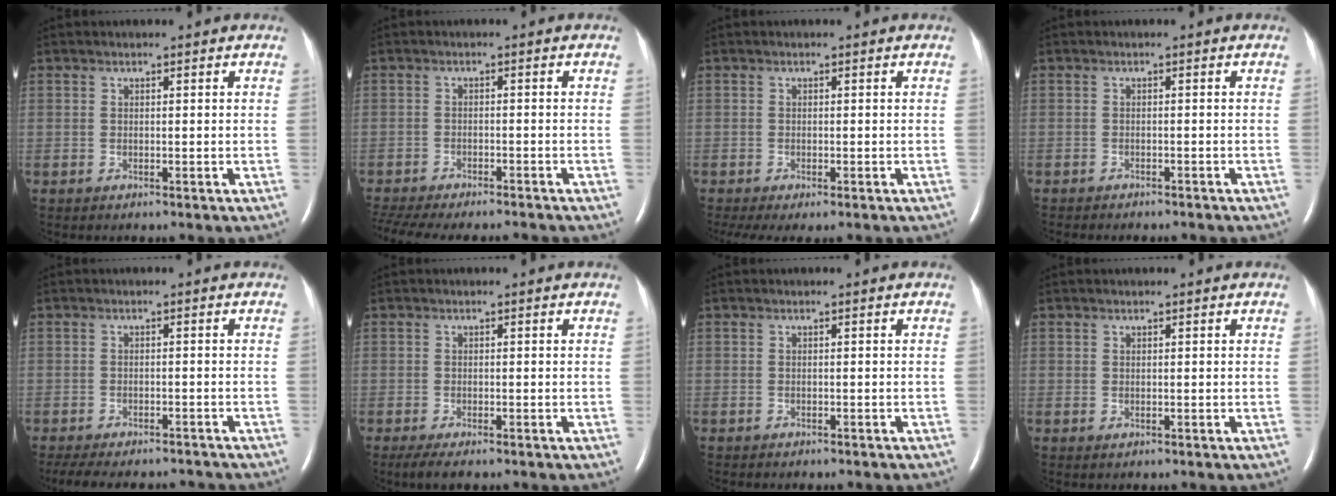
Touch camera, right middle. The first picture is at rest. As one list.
[{"total": 16.2, "force": [-14.1, 3.5, 7.0], "torque": [-0.172, -0.024, -0.190]}, {"total": 5.3, "force": [-3.9, 1.4, 3.3], "torque": [-0.051, -0.017, -0.060]}, {"total": 7.4, "force": [-6.5, 1.6, 3.1], "torque": [-0.033, -0.008, -0.072]}, {"total": 12.6, "force": [-11.4, 3.1, 4.5], "torque": [-0.095, -0.005, -0.147]}, {"total": 3.4, "force": [-2.4, 0.9, 2.2], "torque": [-0.042, -0.011, -0.036]}, {"total": 2.8, "force": [-2.4, 0.7, 1.3], "torque": [-0.024, -0.006, -0.021]}, {"total": 0.0}]